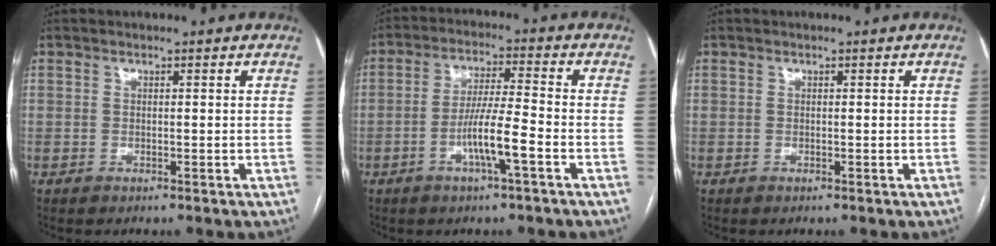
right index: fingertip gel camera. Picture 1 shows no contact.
{"total": 7.4, "force": [-2.9, 0.1, 6.8], "torque": [-0.128, 0.003, -0.053]}
{"total": 0.0}